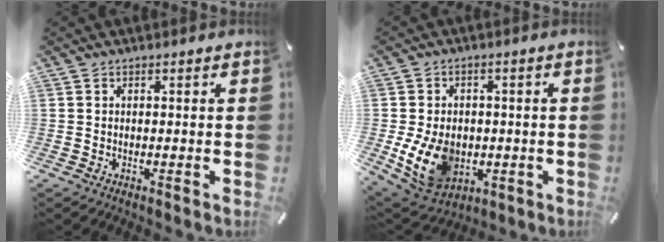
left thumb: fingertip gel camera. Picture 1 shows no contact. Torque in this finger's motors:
{"motor_torque": [1.87, 2.02, 1.37, 0.34, 0.48]}